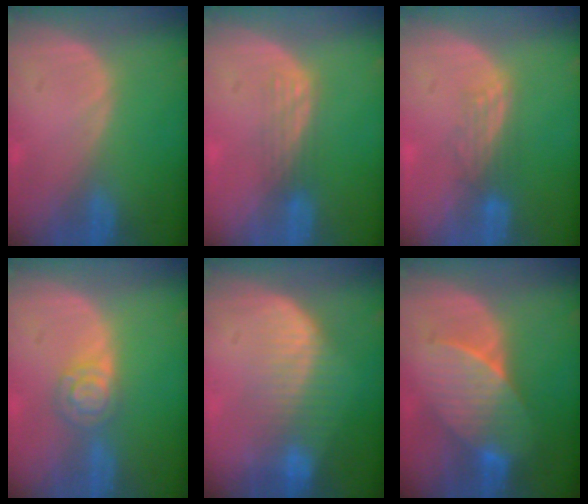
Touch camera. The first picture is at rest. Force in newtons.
{"total": 2.9, "press": 2.6, "slide": 1.4}
{"total": 2.8, "press": 2.7, "slide": 0.6}
{"total": 4.6, "press": 4.2, "slide": 2.0}
{"total": 7.5, "press": 6.7, "slide": 3.4}
{"total": 7.2, "press": 7.1, "slide": 1.1}